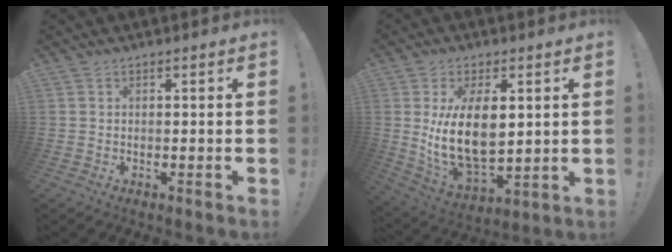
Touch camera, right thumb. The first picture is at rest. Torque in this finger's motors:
{"motor_torque": [1.91, 3.10, 0.95, -0.55, 0.53]}